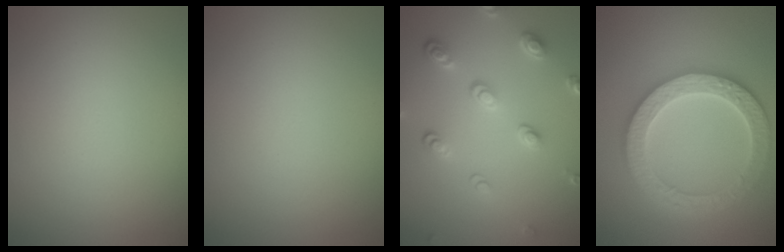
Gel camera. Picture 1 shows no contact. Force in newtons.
{"total": 0.0}
{"total": 3.9, "press": 3.0, "slide": 2.5}
{"total": 6.1, "press": 6.0, "slide": 1.3}